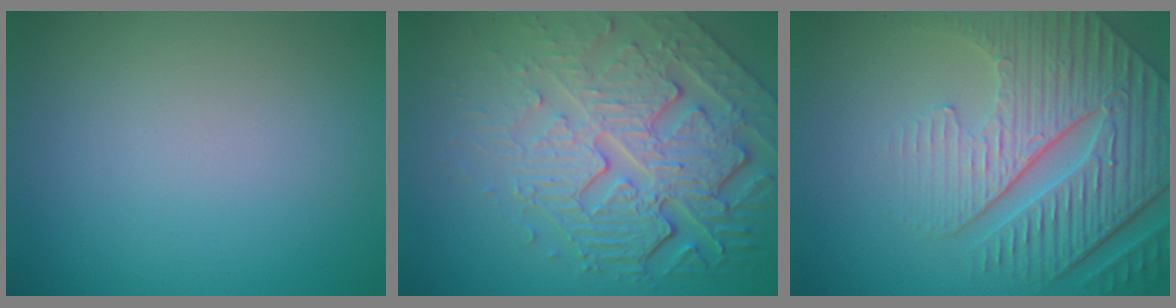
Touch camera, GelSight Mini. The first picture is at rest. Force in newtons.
{"total": 8.5, "press": 5.9, "slide": 6.2}
{"total": 7.6, "press": 6.0, "slide": 4.7}